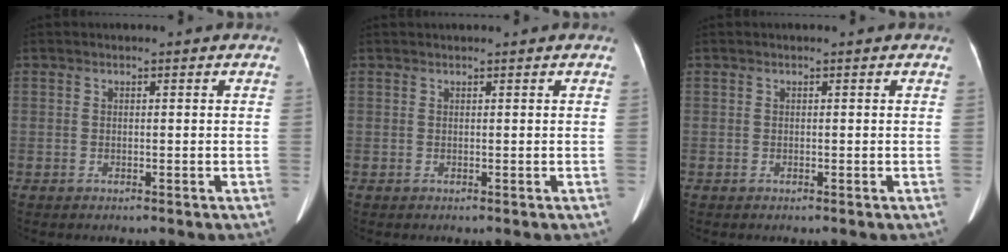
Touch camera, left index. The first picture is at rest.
{"total": 1.3, "force": [1.2, -0.1, 0.5], "torque": [-0.005, 0.023, 0.025]}
{"total": 0.0}